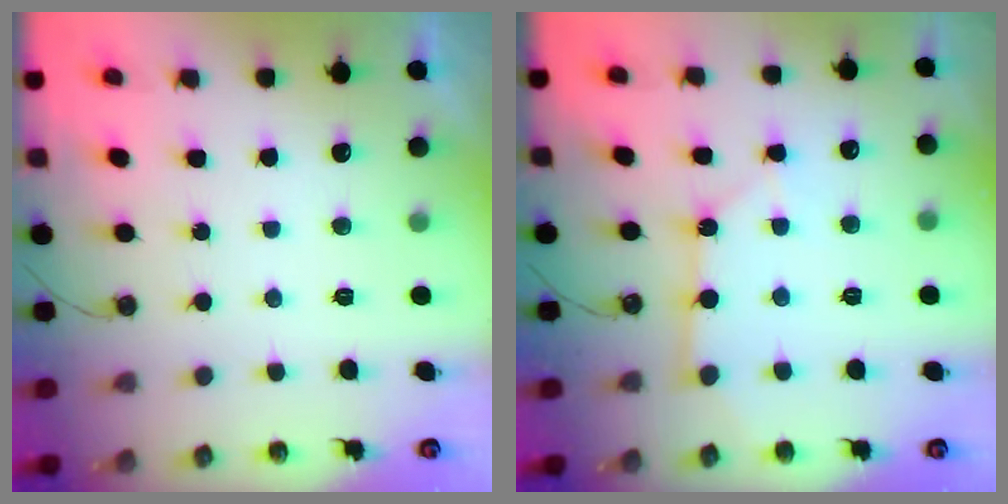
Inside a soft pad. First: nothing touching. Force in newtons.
{"total": 4.4, "press": 4.4, "slide": 0.3}